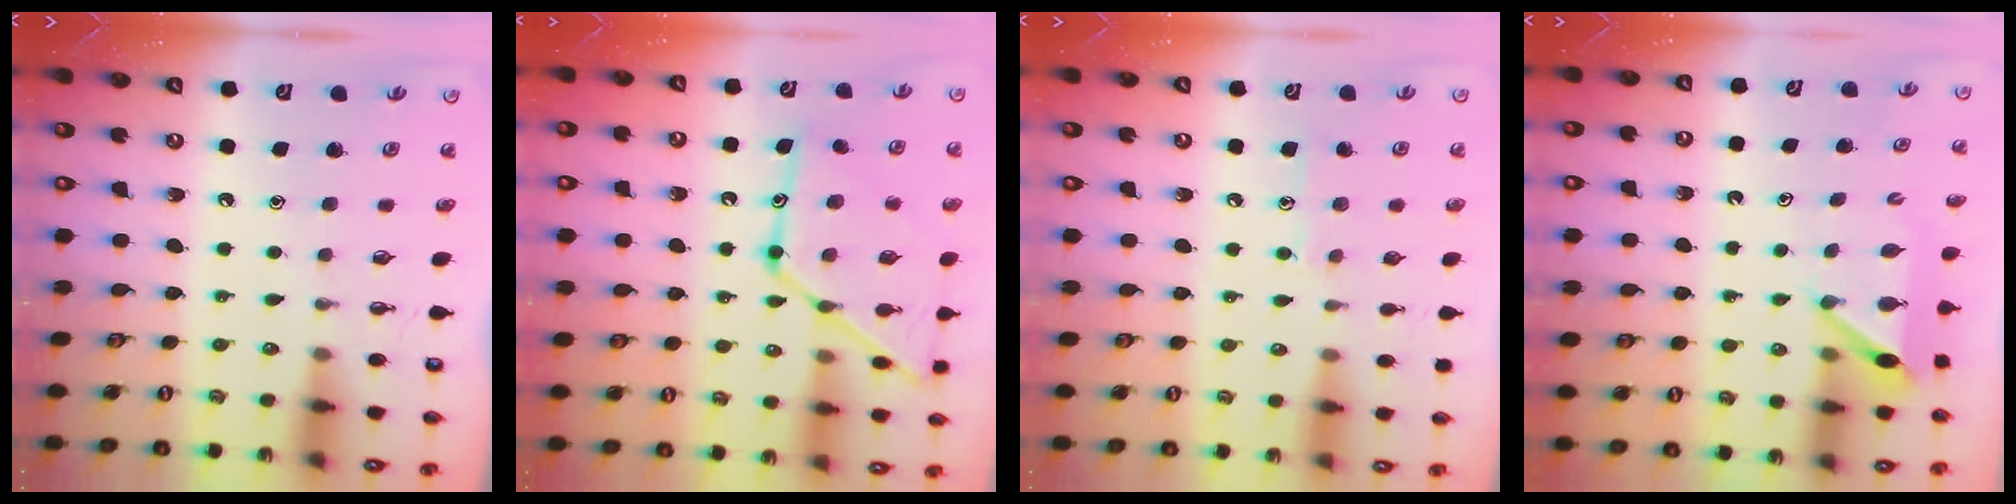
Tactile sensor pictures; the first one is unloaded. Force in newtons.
{"total": 18.5, "press": 18.4, "slide": 1.7}
{"total": 7.0, "press": 6.9, "slide": 0.6}
{"total": 6.4, "press": 6.4, "slide": 0.2}